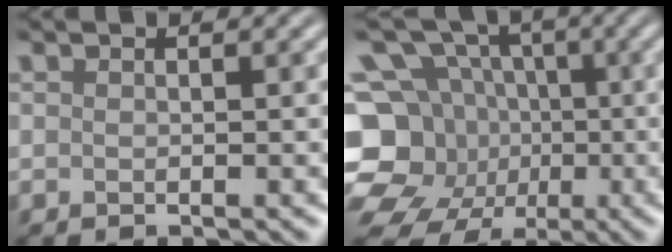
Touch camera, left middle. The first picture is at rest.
{"total": 15.3, "force": [-4.5, 13.7, 5.1], "torque": [-0.135, -0.012, -0.095]}